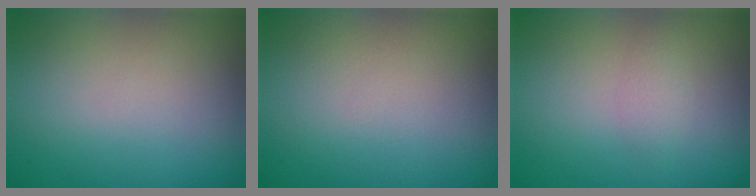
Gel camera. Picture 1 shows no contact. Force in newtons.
{"total": 0.0}
{"total": 1.2, "press": 1.2, "slide": 0.1}